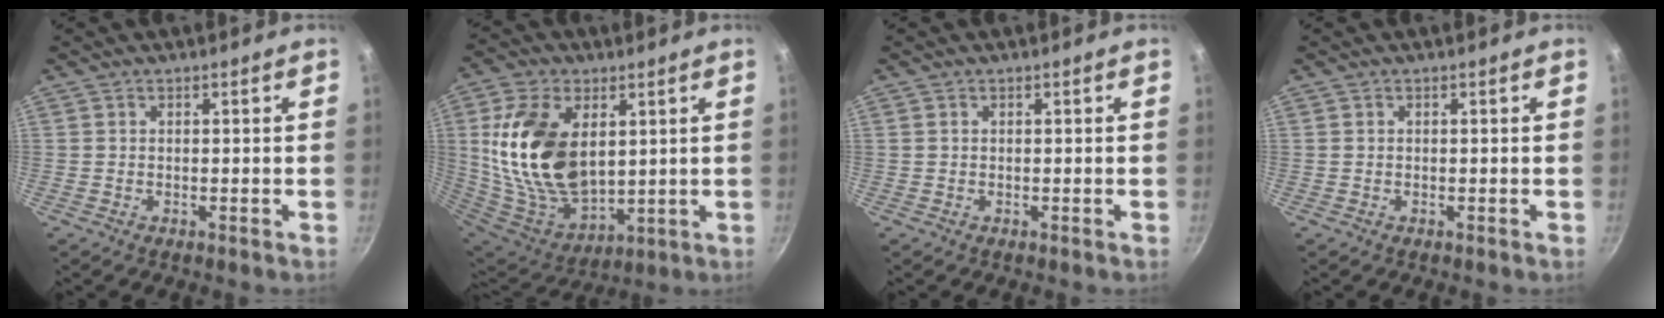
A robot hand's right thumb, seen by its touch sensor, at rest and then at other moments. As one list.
[{"total": 21.3, "force": [4.6, 13.0, 16.2], "torque": [-0.292, -0.031, 0.101]}, {"total": 0.0}, {"total": 0.0}]